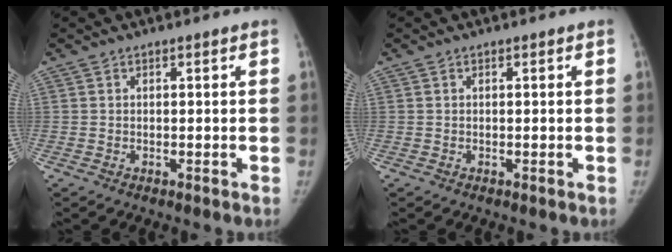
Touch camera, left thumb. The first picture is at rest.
{"total": 0.0}